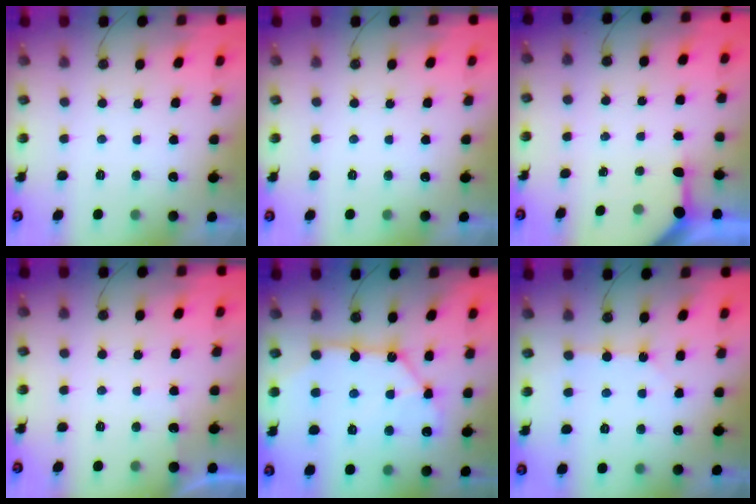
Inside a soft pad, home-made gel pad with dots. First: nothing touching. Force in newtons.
{"total": 0.0}
{"total": 3.1, "press": 3.1, "slide": 0.4}
{"total": 2.2, "press": 2.2, "slide": 0.3}
{"total": 11.7, "press": 11.6, "slide": 1.5}
{"total": 1.7, "press": 1.7, "slide": 0.3}